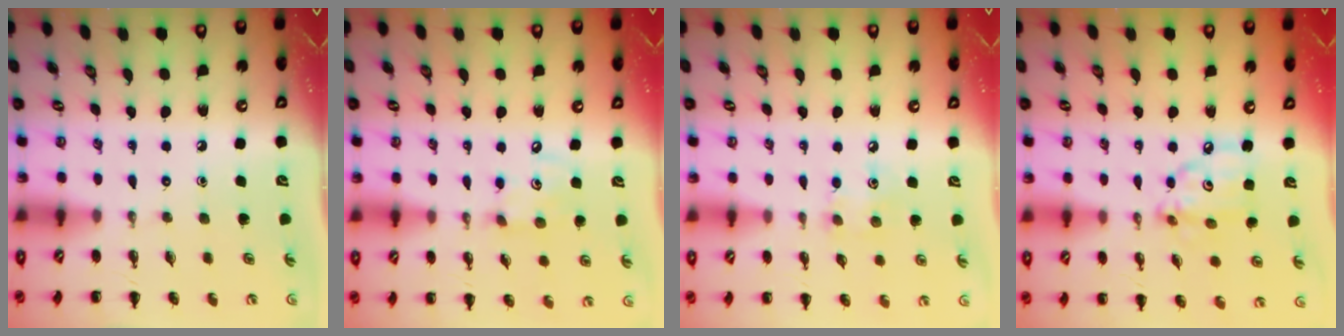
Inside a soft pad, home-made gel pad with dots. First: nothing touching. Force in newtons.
{"total": 5.3, "press": 5.2, "slide": 1.0}
{"total": 7.2, "press": 7.1, "slide": 1.2}
{"total": 8.1, "press": 8.0, "slide": 1.1}